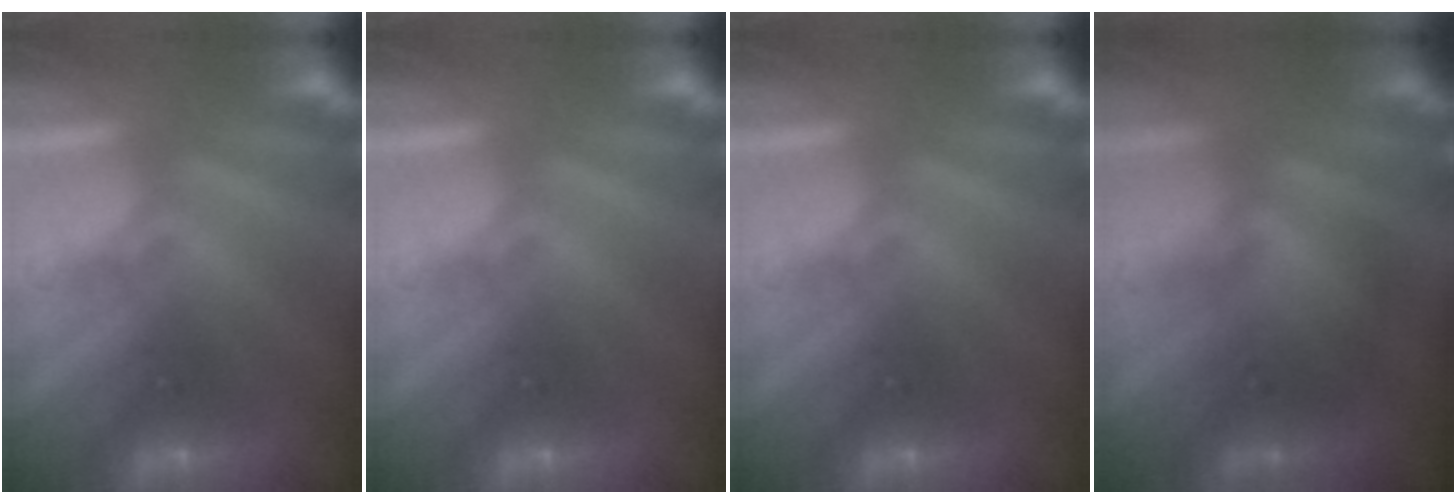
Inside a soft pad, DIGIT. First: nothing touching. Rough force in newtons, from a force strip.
{"total": 0.0}
{"total": 0.0}
{"total": 2.1}